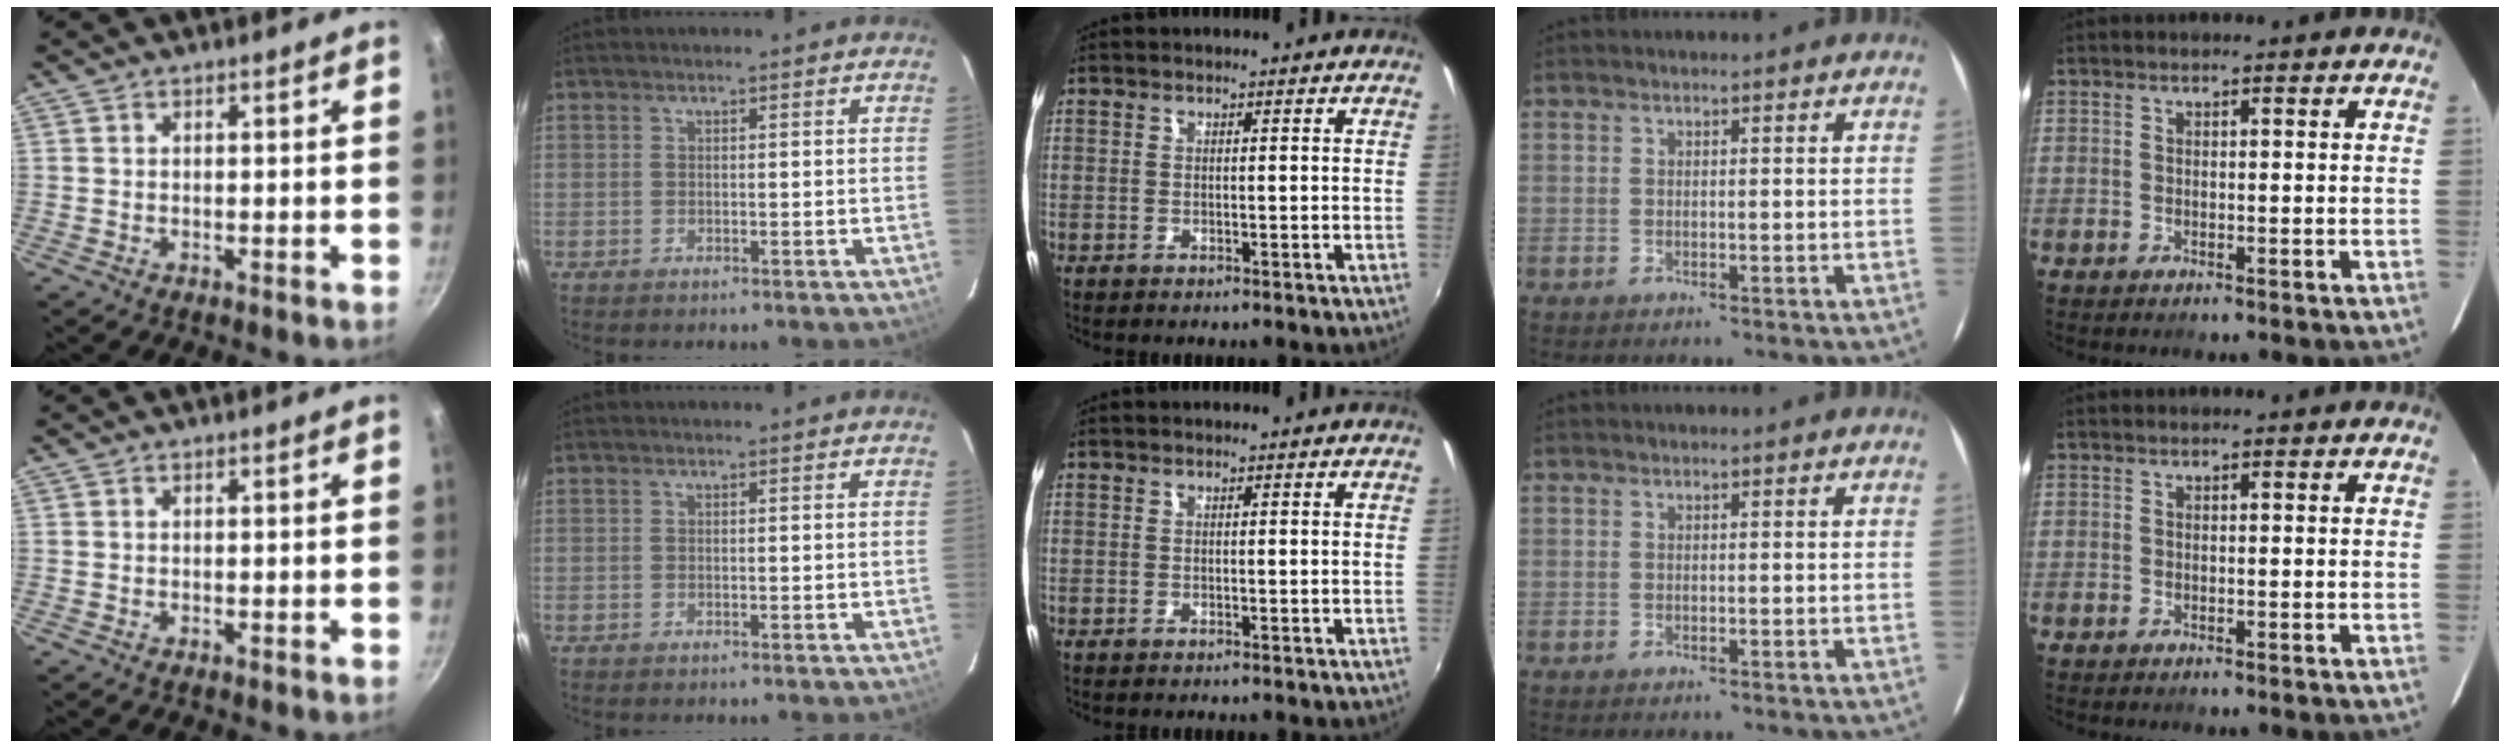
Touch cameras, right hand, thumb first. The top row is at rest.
{}